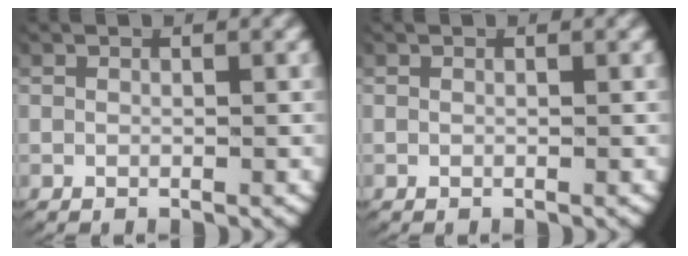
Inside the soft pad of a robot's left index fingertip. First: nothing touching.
{"total": 0.0}